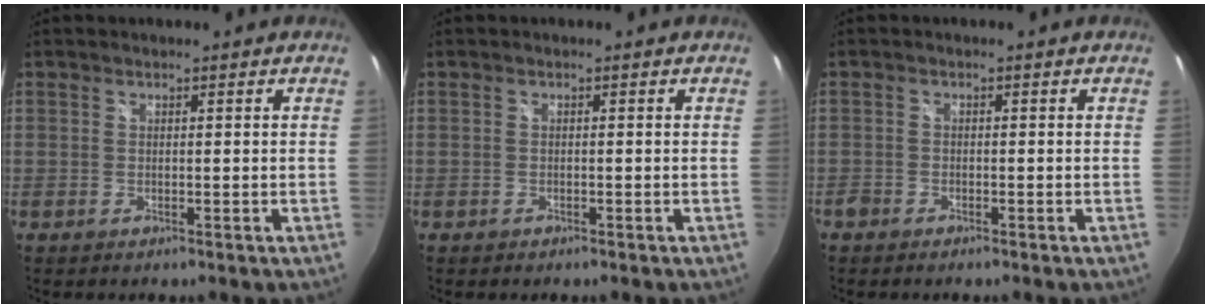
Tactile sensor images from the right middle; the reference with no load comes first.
{"total": 0.6, "force": [-0.5, 0.4, 0.1], "torque": [-0.005, -0.002, -0.009]}
{"total": 1.7, "force": [-1.4, 0.9, 0.4], "torque": [-0.012, -0.003, -0.028]}